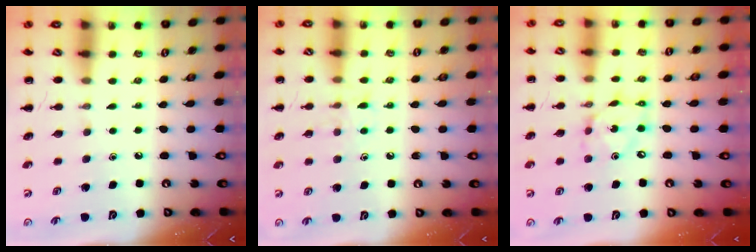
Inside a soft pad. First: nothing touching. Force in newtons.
{"total": 7.0, "press": 6.9, "slide": 1.3}
{"total": 7.5, "press": 7.4, "slide": 1.5}